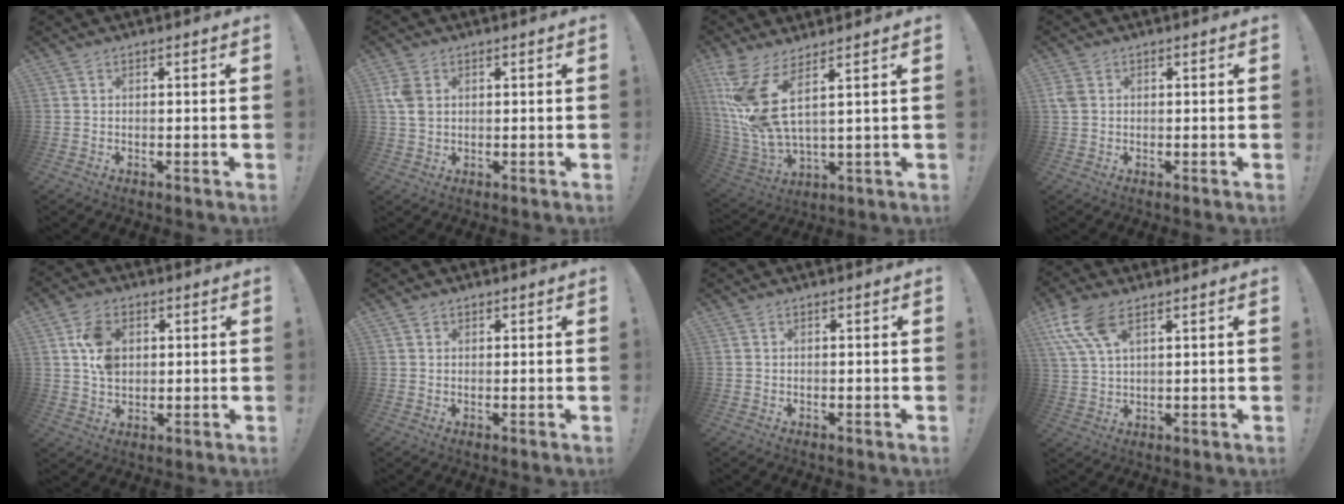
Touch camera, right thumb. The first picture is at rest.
{"total": 4.9, "force": [1.5, 3.3, 3.3], "torque": [-0.064, 0.001, 0.031]}
{"total": 12.9, "force": [6.0, 3.4, 11.0], "torque": [-0.221, -0.044, 0.097]}
{"total": 2.8, "force": [0.7, 2.1, 1.7], "torque": [-0.032, 0.005, 0.016]}
{"total": 9.5, "force": [2.6, 6.8, 6.1], "torque": [-0.100, 0.003, 0.050]}
{"total": 1.0, "force": [0.6, 0.8, 0.2], "torque": [-0.002, -0.001, 0.011]}
{"total": 0.0}
{"total": 10.2, "force": [5.6, 4.3, 7.3], "torque": [-0.148, -0.016, 0.108]}